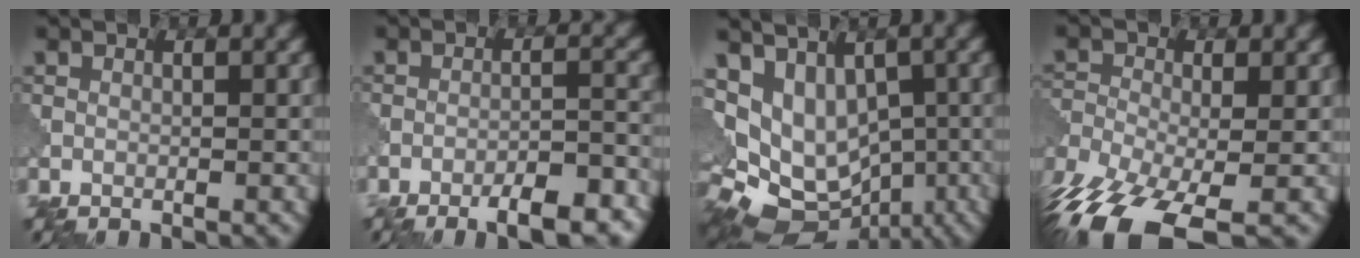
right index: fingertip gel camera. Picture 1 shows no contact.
{"total": 7.0, "force": [-5.9, 1.6, 3.4], "torque": [-0.045, 0.004, -0.070]}
{"total": 9.0, "force": [-1.5, 7.4, 5.0], "torque": [-0.094, 0.003, 0.022]}
{"total": 11.0, "force": [-8.0, 3.3, 6.7], "torque": [-0.148, -0.027, -0.138]}